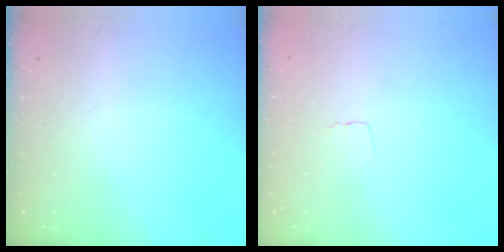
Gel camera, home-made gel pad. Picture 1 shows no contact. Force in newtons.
{"total": 2.6, "press": 2.6, "slide": 0.1}